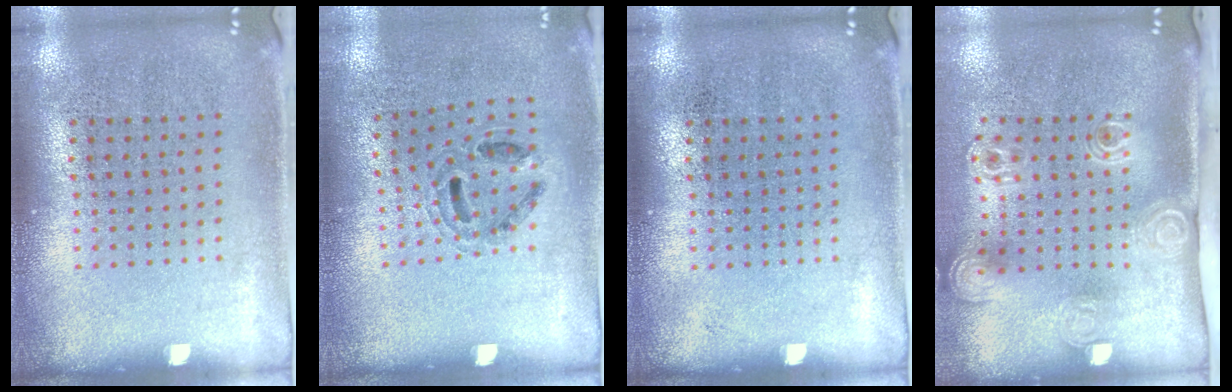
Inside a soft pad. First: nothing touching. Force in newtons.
{"total": 0.8, "press": 0.8, "slide": 0.3}
{"total": 0.0}
{"total": 2.2, "press": 1.6, "slide": 1.6}